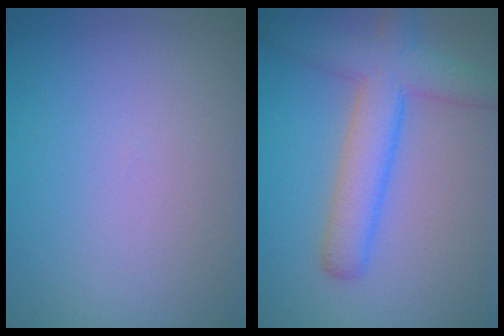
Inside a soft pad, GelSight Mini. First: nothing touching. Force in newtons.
{"total": 5.3, "press": 5.3, "slide": 0.3}